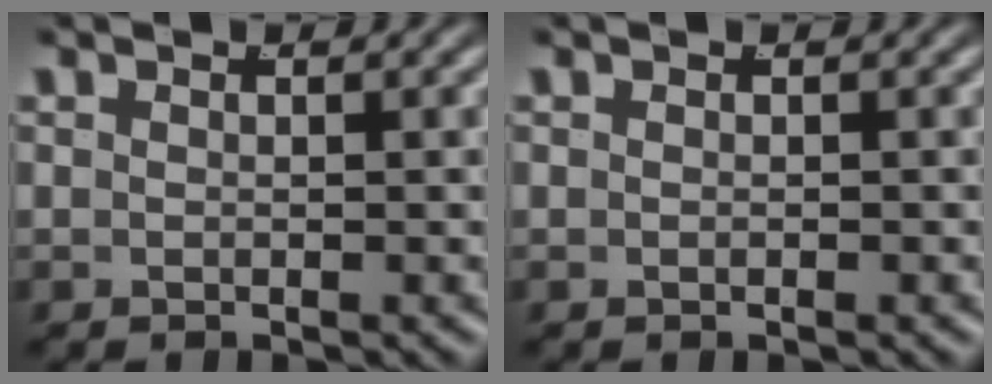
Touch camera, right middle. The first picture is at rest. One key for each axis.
{"total": 0.0}